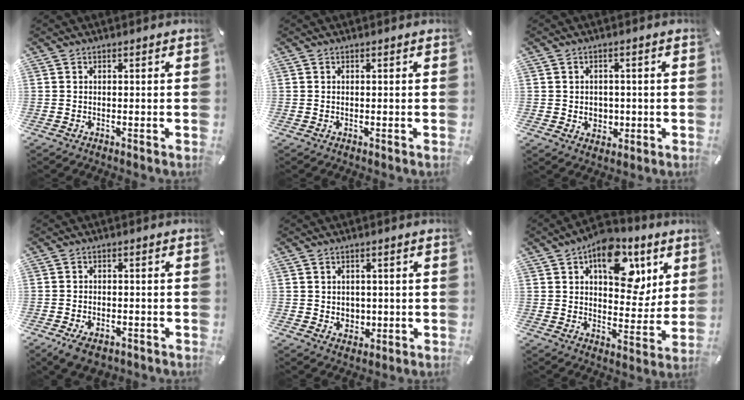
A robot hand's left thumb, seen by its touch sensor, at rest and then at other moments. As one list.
[{"total": 0.0}, {"total": 4.1, "force": [-0.4, 3.7, 1.6], "torque": [-0.017, 0.000, -0.009]}, {"total": 4.4, "force": [-2.4, 2.6, 2.5], "torque": [-0.045, 0.013, -0.043]}, {"total": 3.9, "force": [0.1, 3.6, 1.3], "torque": [-0.005, -0.004, -0.001]}, {"total": 16.2, "force": [7.6, 9.8, 10.3], "torque": [-0.115, -0.041, 0.126]}]